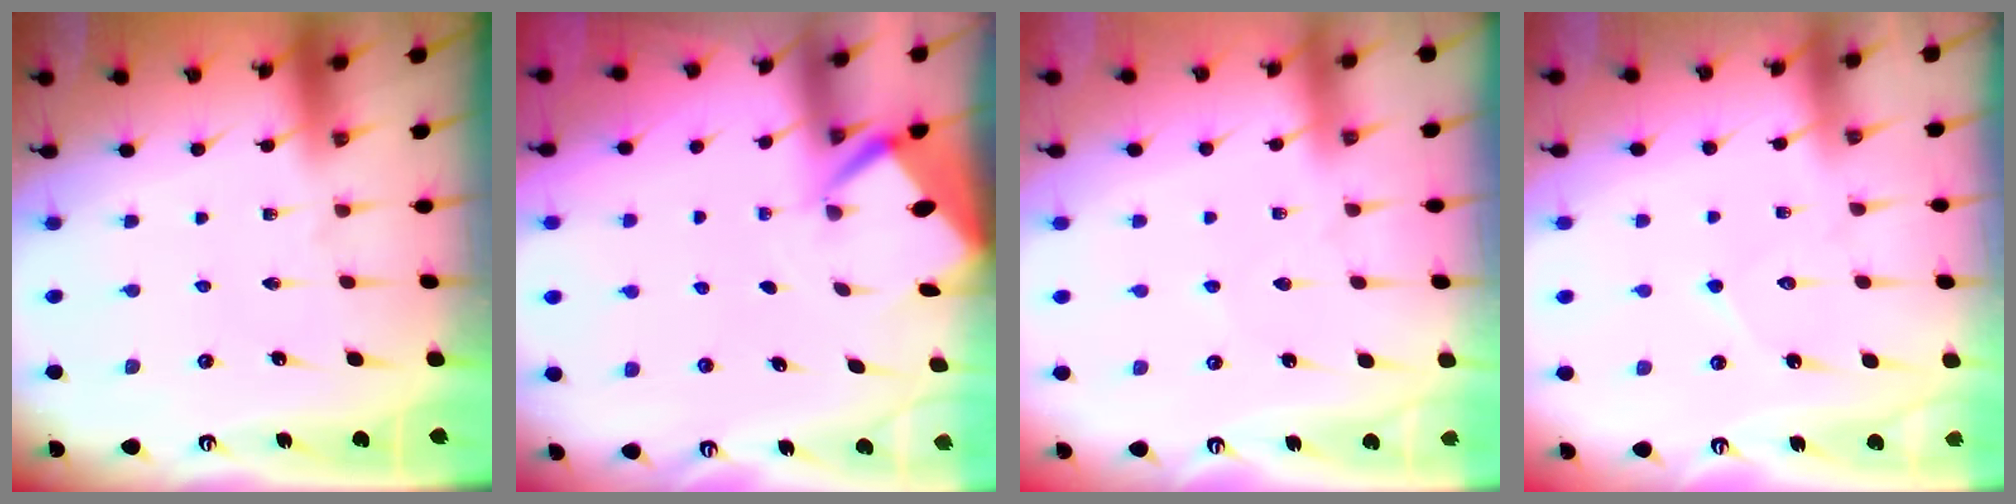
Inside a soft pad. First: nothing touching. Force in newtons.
{"total": 3.0, "press": 3.0, "slide": 0.4}
{"total": 2.4, "press": 2.4, "slide": 0.5}
{"total": 5.5, "press": 5.5, "slide": 0.5}